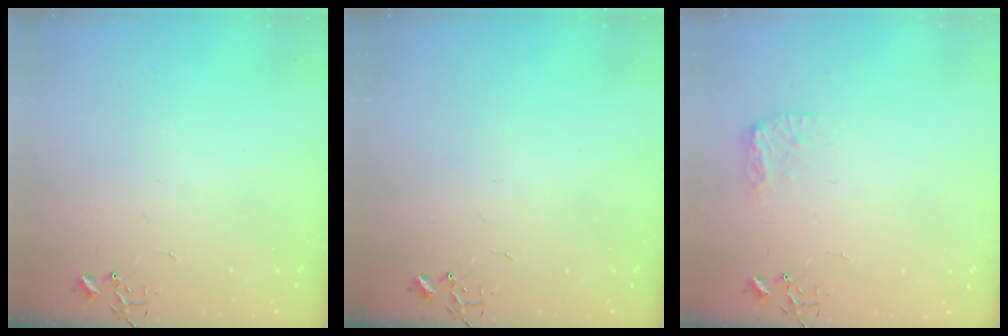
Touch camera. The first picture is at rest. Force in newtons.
{"total": 0.0}
{"total": 7.9, "press": 7.9, "slide": 0.3}